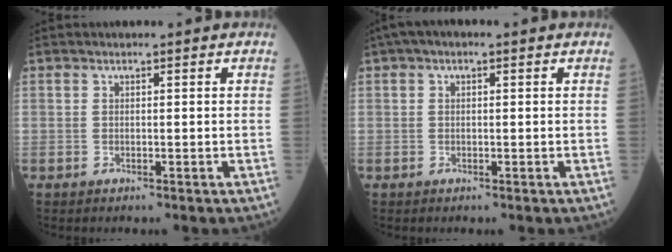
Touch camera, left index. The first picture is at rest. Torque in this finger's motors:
{"motor_torque": [0.88, -0.80, 0.38, 0.09]}